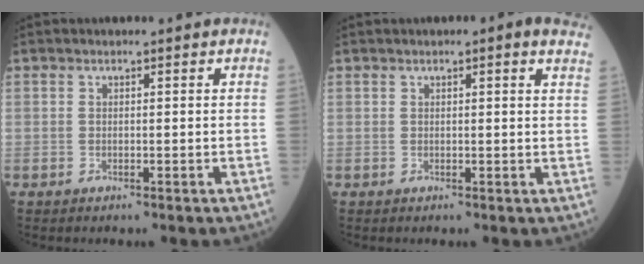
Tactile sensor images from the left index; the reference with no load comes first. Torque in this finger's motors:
{"motor_torque": [1.06, -1.07, 0.64, 0.09]}